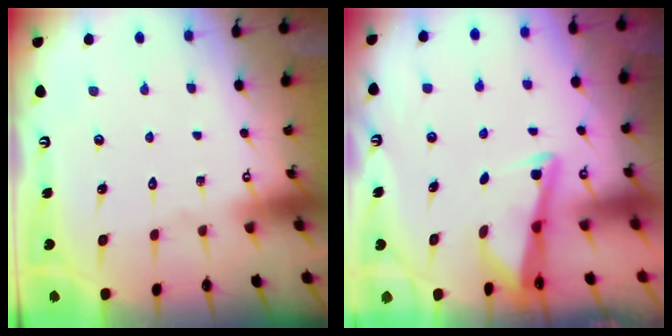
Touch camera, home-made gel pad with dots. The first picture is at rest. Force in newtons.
{"total": 2.8, "press": 2.8, "slide": 0.2}